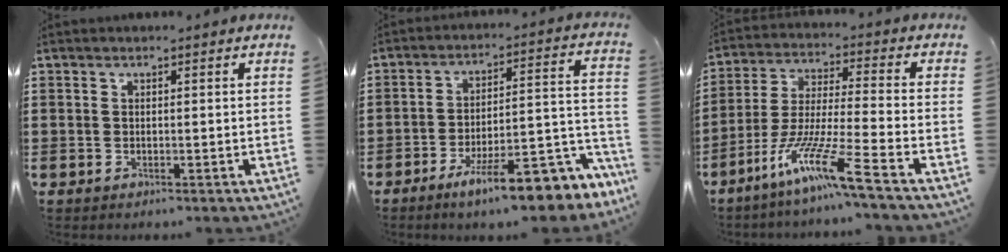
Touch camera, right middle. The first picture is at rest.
{"total": 12.2, "force": [-8.7, 2.4, 8.3], "torque": [-0.106, 0.023, -0.149]}
{"total": 10.7, "force": [-7.7, -0.1, 7.4], "torque": [-0.159, -0.012, -0.155]}